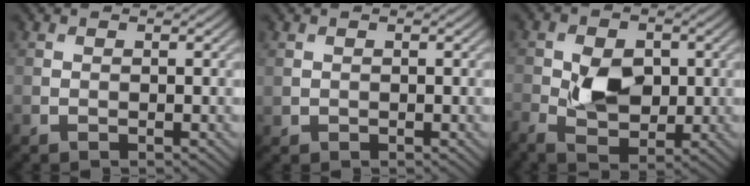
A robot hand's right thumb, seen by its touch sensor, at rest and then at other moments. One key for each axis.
{"total": 0.6, "fx": 0.2, "fy": 0.6, "fz": 0.1, "tx": -0.004, "ty": -0.004, "tz": 0.007}
{"total": 5.7, "fx": -0.5, "fy": 3.7, "fz": 4.3, "tx": -0.087, "ty": -0.004, "tz": -0.013}